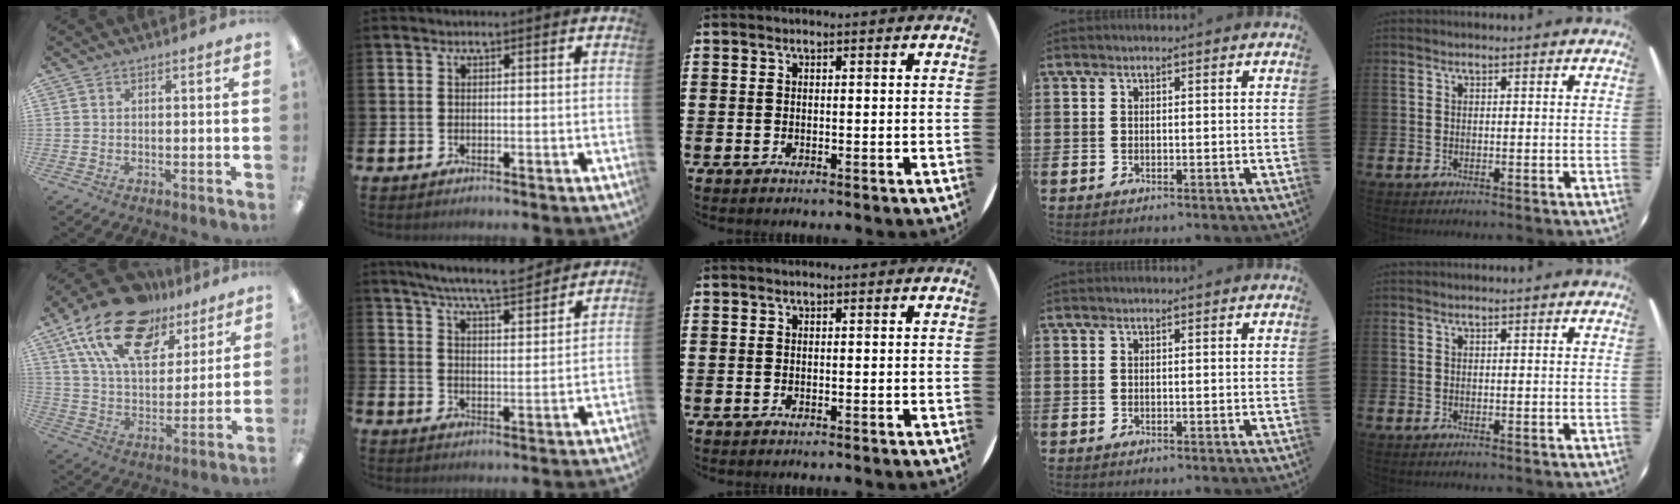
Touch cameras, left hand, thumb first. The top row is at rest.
{"thumb": {"total": 21.7, "force": [13.7, 11.2, 12.4], "torque": [-0.228, -0.063, 0.247]}, "index": {"total": 7.1, "force": [6.7, 0.1, 2.2], "torque": [-0.062, -0.039, 0.117]}}